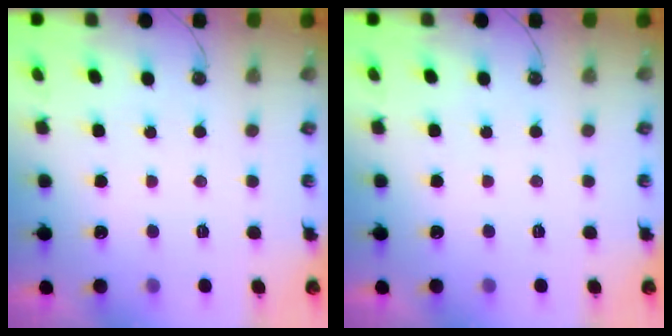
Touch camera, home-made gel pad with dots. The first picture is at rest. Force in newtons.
{"total": 0.0}